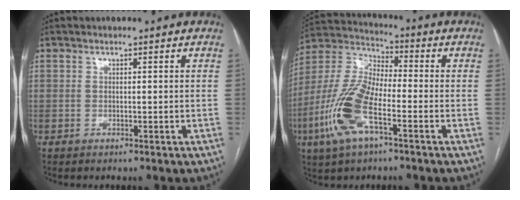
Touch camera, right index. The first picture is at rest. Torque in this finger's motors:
{"motor_torque": [2.14, 0.00, 0.55, 0.21]}